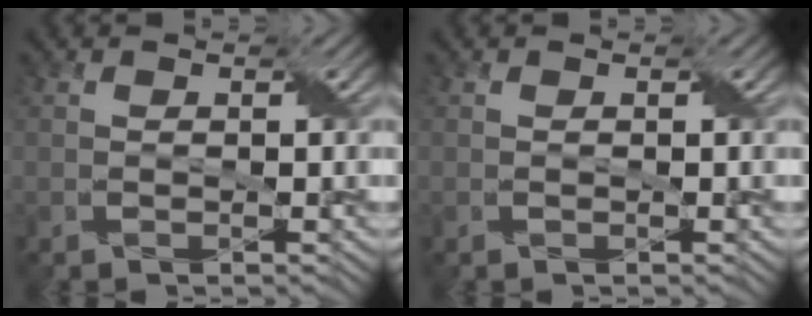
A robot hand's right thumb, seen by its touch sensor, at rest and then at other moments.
{"total": 0.0}